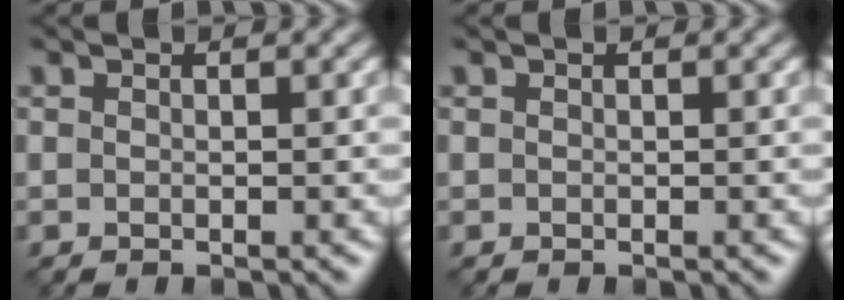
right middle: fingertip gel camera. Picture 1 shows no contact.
{"total": 0.0}